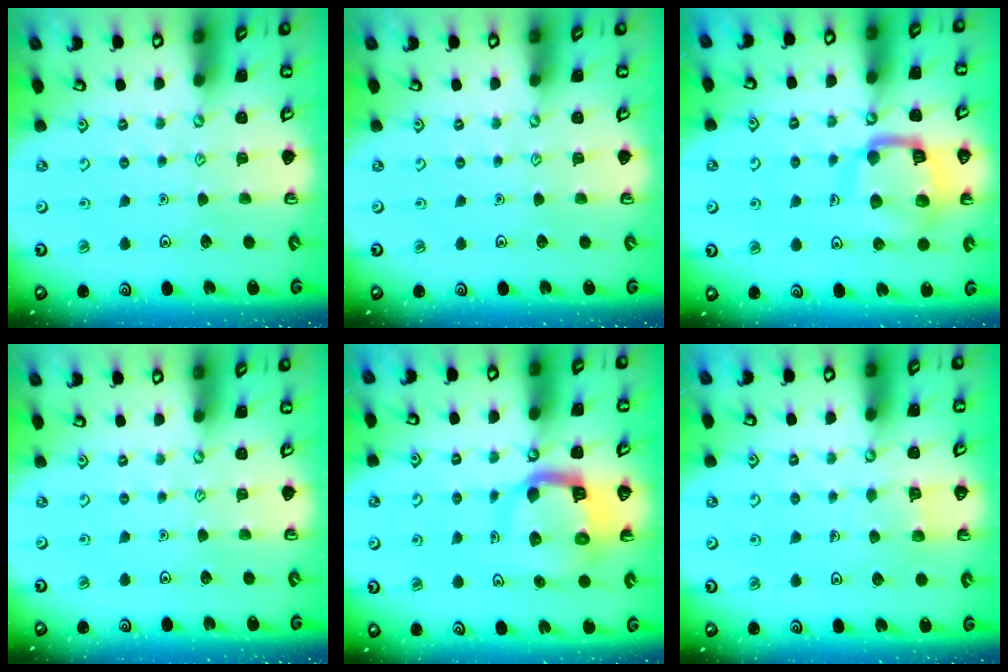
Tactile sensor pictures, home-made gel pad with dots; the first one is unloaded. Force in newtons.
{"total": 0.0}
{"total": 14.5, "press": 14.4, "slide": 1.6}
{"total": 0.0}
{"total": 11.0, "press": 10.9, "slide": 1.3}
{"total": 3.5, "press": 3.4, "slide": 0.3}